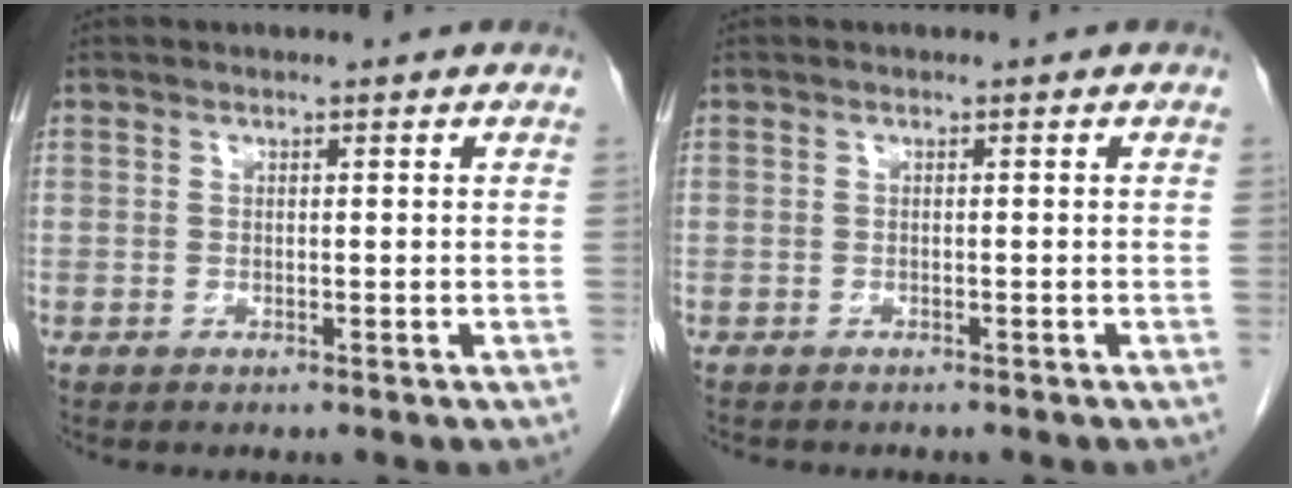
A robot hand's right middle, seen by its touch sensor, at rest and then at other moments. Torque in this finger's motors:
{"motor_torque": [0.03, -0.01, -0.01, 0.00]}